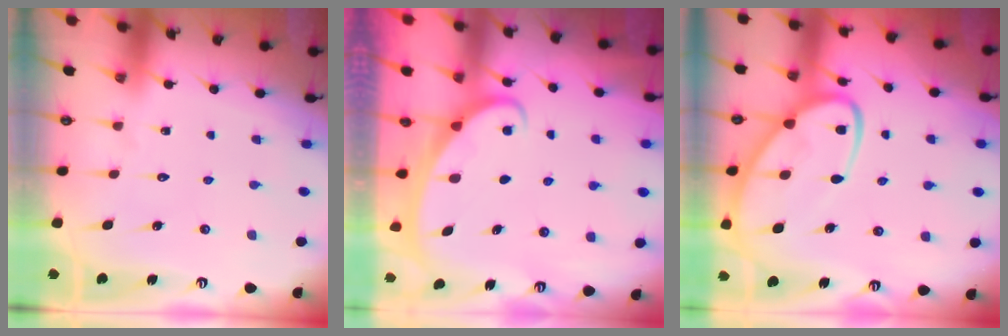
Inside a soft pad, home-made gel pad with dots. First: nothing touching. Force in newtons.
{"total": 2.2, "press": 2.2, "slide": 0.4}
{"total": 12.1, "press": 12.1, "slide": 1.0}